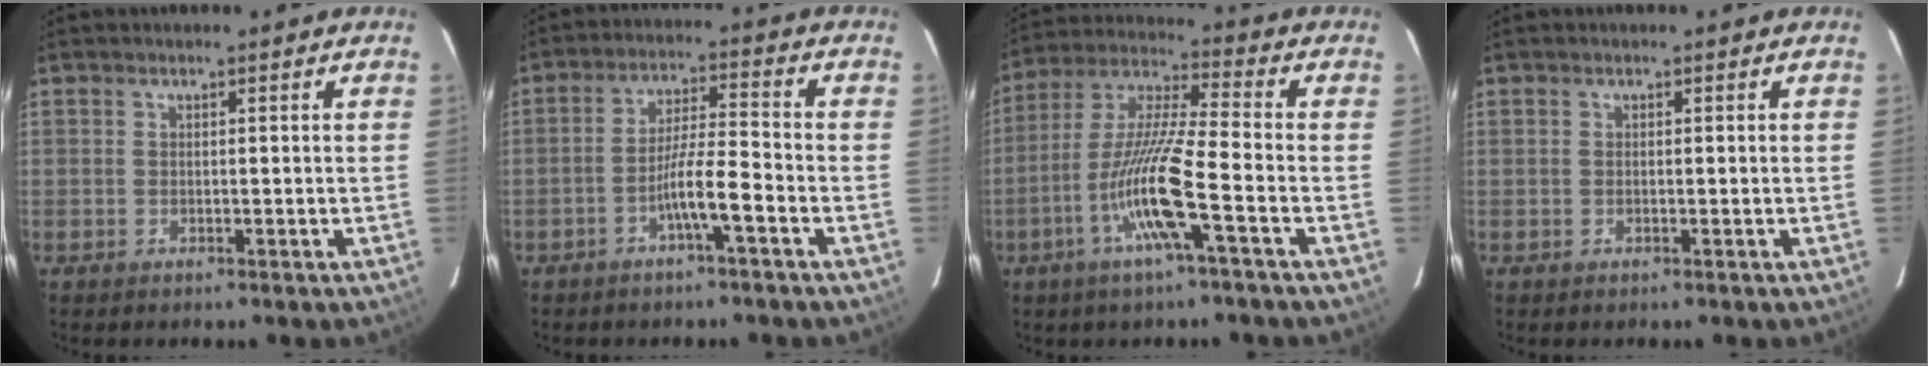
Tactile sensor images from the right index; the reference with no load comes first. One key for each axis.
{"total": 6.6, "fx": -3.1, "fy": 0.0, "fz": 5.8, "tx": -0.107, "ty": 0.010, "tz": -0.056}
{"total": 13.0, "fx": -4.8, "fy": 0.0, "fz": 12.1, "tx": -0.246, "ty": 0.000, "tz": -0.098}
{"total": 0.0}